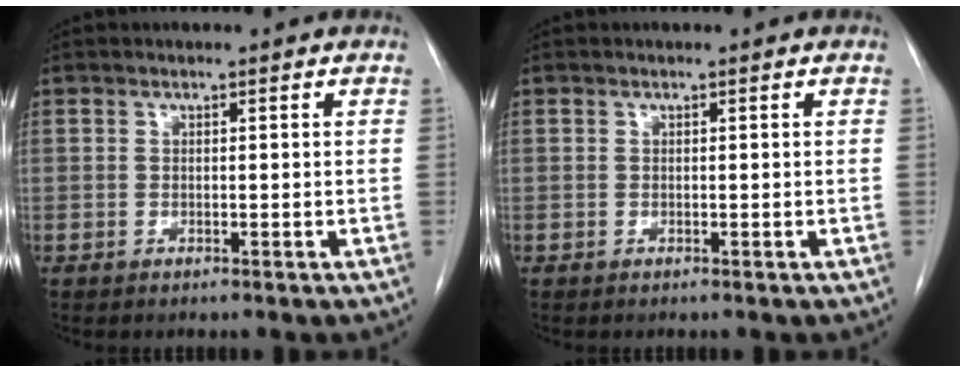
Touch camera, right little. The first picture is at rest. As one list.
[{"total": 0.0}]